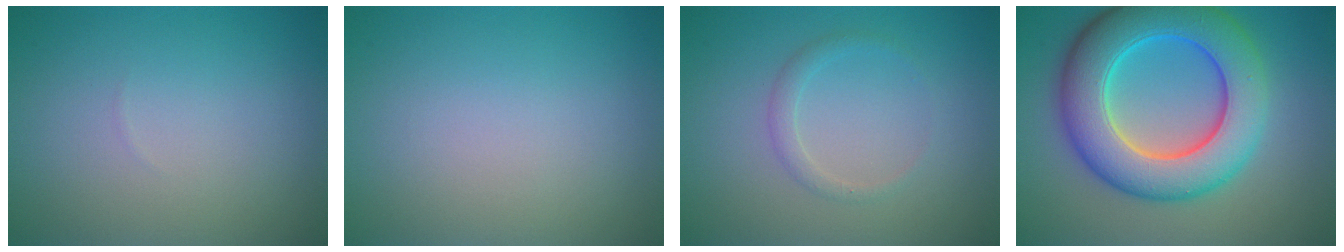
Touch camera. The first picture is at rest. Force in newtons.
{"total": 0.0}
{"total": 1.2, "press": 1.2, "slide": 0.0}
{"total": 10.6, "press": 10.6, "slide": 0.3}